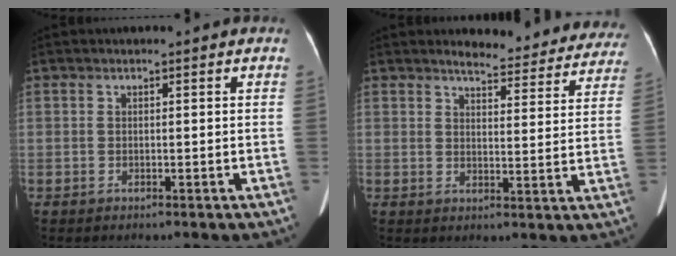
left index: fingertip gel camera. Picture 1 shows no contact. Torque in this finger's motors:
{"motor_torque": [0.36, -0.34, 0.00, 0.01]}